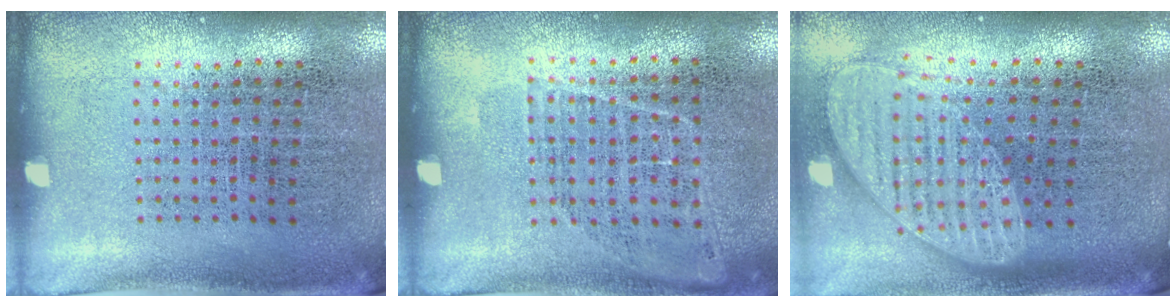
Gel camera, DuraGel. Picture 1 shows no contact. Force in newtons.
{"total": 0.9, "press": 0.7, "slide": 0.4}
{"total": 1.8, "press": 1.5, "slide": 1.1}